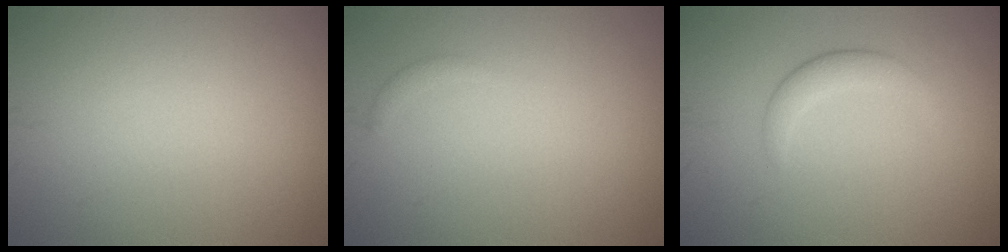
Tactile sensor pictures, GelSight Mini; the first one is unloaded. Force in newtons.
{"total": 0.6, "press": 0.6, "slide": 0.0}
{"total": 2.3, "press": 2.3, "slide": 0.1}